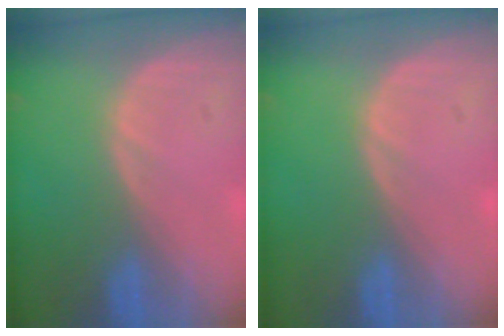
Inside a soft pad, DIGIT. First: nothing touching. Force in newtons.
{"total": 0.0}